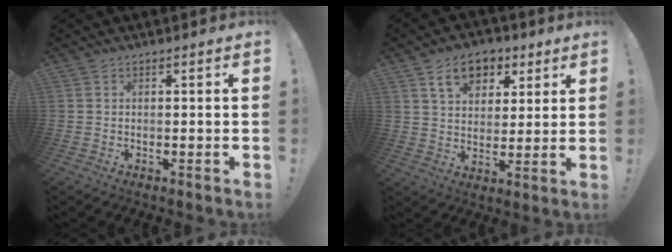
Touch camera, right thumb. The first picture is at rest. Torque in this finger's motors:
{"motor_torque": [0.02, 0.13, -0.20, 0.36, 0.13]}